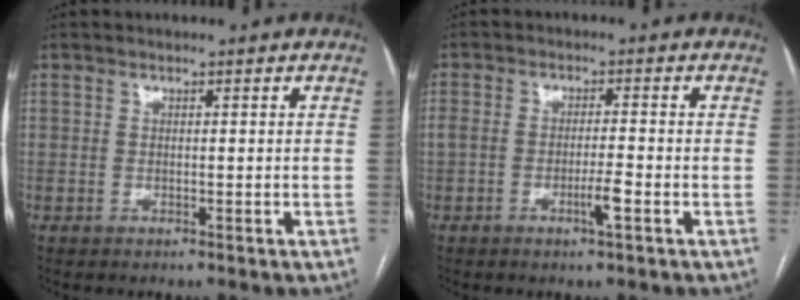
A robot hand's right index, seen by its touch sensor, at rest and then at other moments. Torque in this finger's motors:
{"motor_torque": [0.62, -0.12, 0.16, 0.07]}